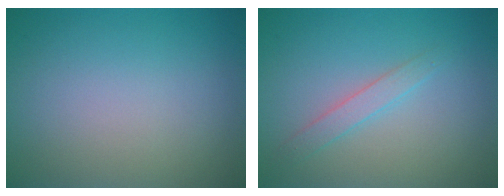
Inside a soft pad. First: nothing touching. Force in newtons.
{"total": 1.6, "press": 1.6, "slide": 0.1}